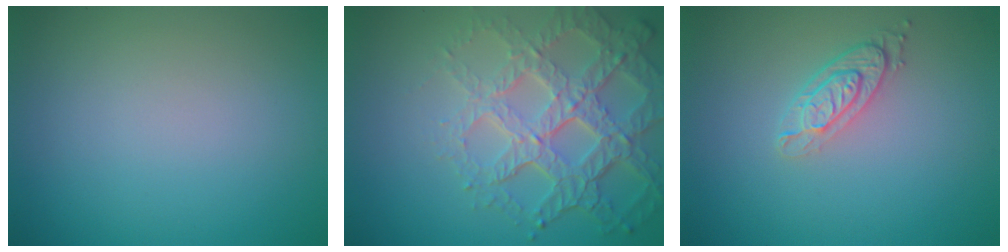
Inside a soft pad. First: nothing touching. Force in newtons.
{"total": 7.3, "press": 5.1, "slide": 5.1}
{"total": 2.8, "press": 2.2, "slide": 1.7}